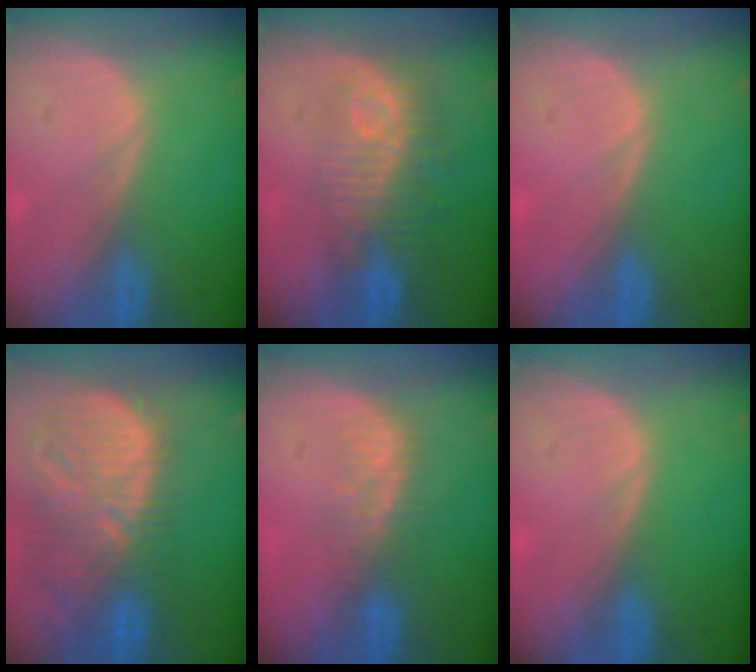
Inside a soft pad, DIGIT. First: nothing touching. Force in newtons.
{"total": 9.6, "press": 8.6, "slide": 4.4}
{"total": 0.0}
{"total": 13.3, "press": 11.4, "slide": 6.8}
{"total": 4.1, "press": 3.7, "slide": 1.8}
{"total": 0.0}